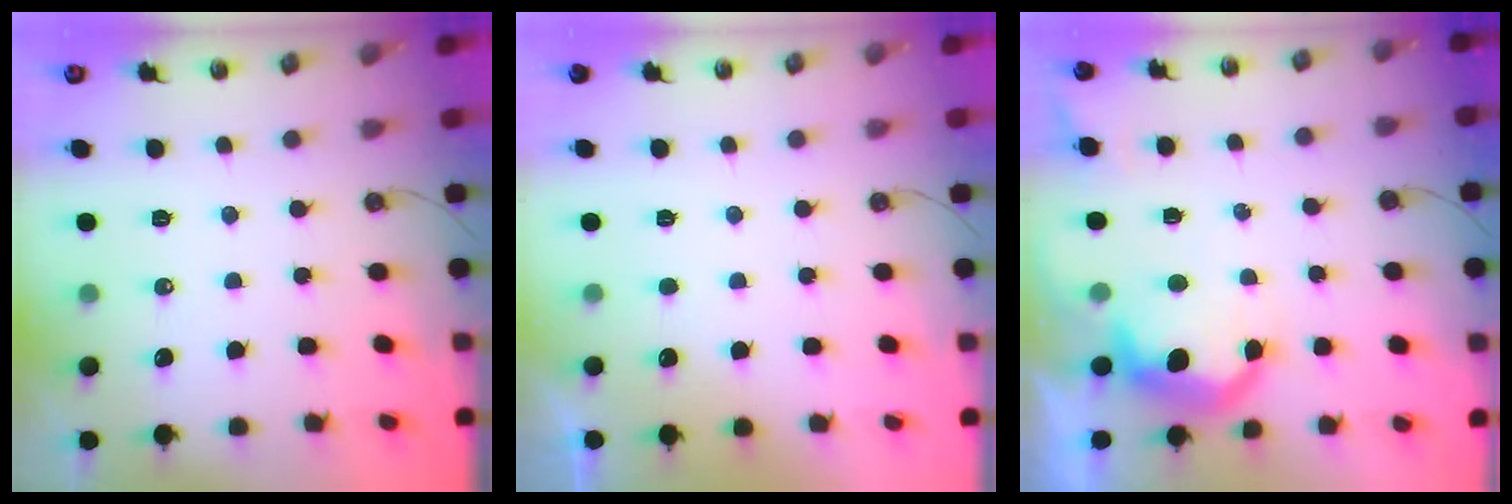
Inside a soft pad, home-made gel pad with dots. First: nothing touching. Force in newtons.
{"total": 0.0}
{"total": 10.7, "press": 10.7, "slide": 0.7}